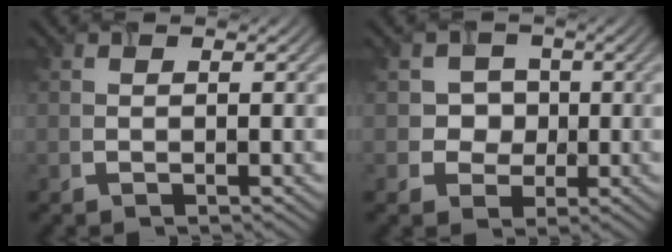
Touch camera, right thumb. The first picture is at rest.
{"total": 4.3, "force": [0.4, 4.1, 1.2], "torque": [-0.032, 0.004, 0.005]}